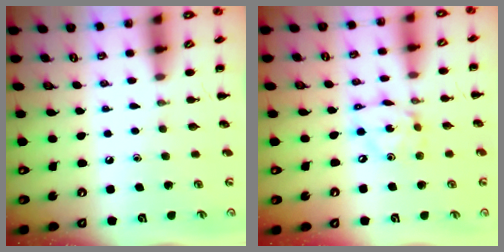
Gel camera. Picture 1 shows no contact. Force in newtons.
{"total": 6.4, "press": 6.3, "slide": 1.2}